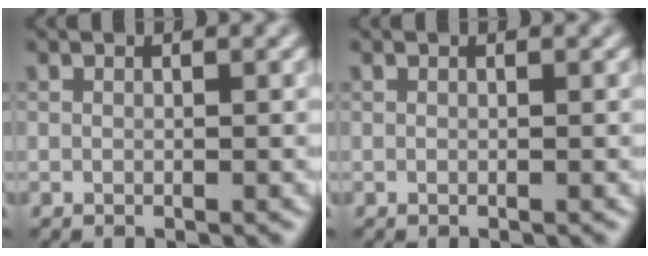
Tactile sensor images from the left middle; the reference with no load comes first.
{"total": 0.0}